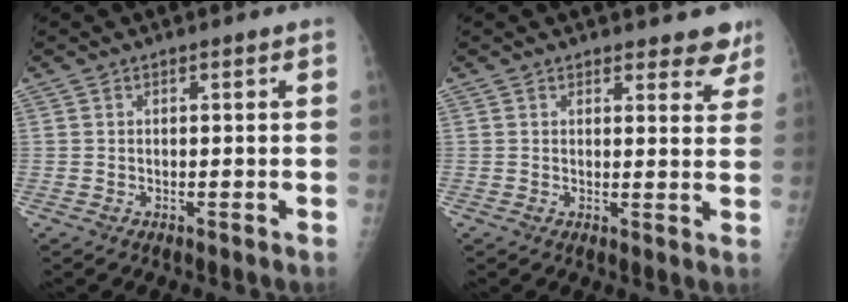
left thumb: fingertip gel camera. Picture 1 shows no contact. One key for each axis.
{"total": 5.2, "fx": 4.5, "fy": 2.2, "fz": 1.6, "tx": 0.016, "ty": -0.026, "tz": 0.042}